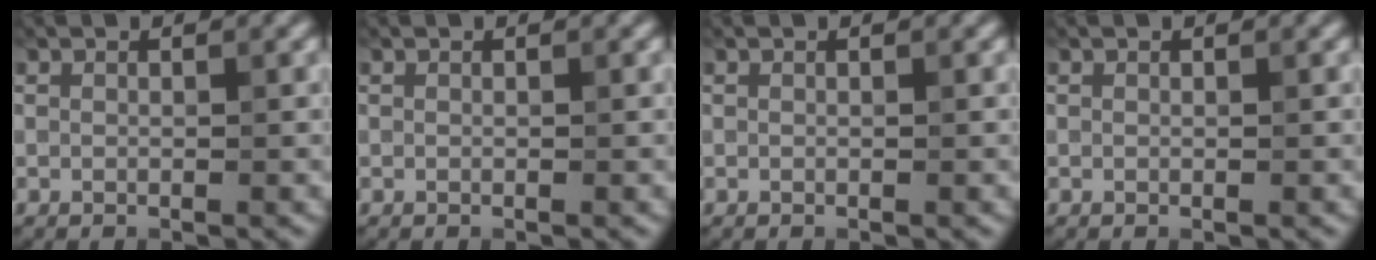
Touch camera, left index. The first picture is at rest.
{"total": 0.0}
{"total": 0.0}
{"total": 0.0}